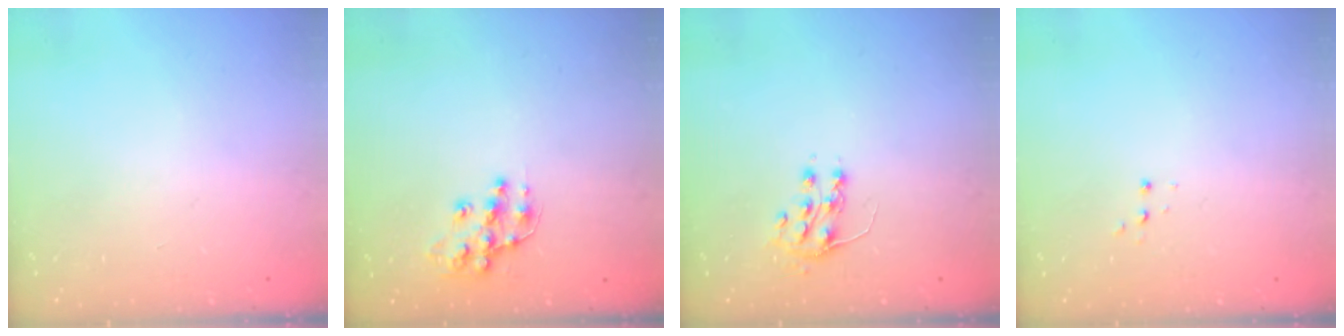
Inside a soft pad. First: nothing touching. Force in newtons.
{"total": 10.7, "press": 10.7, "slide": 0.6}
{"total": 7.3, "press": 7.3, "slide": 0.4}
{"total": 2.8, "press": 2.8, "slide": 0.5}